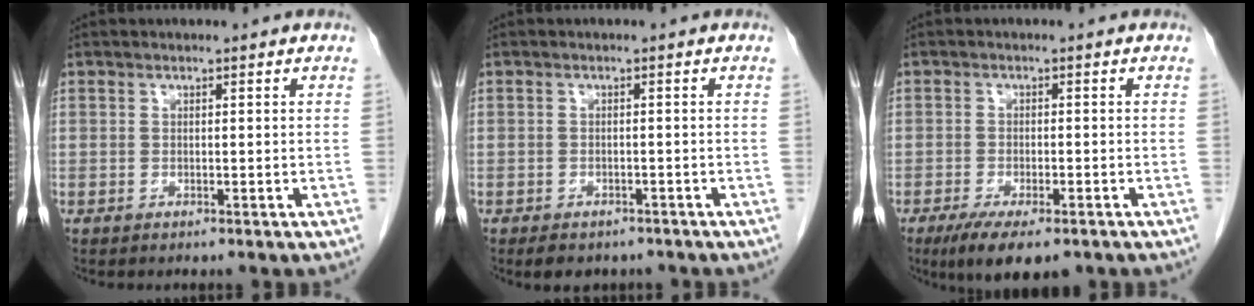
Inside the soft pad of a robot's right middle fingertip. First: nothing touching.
{"total": 5.6, "force": [-4.4, 2.7, 2.0], "torque": [-0.025, -0.001, -0.054]}
{"total": 8.3, "force": [-5.7, 2.5, 5.5], "torque": [-0.084, -0.016, -0.087]}